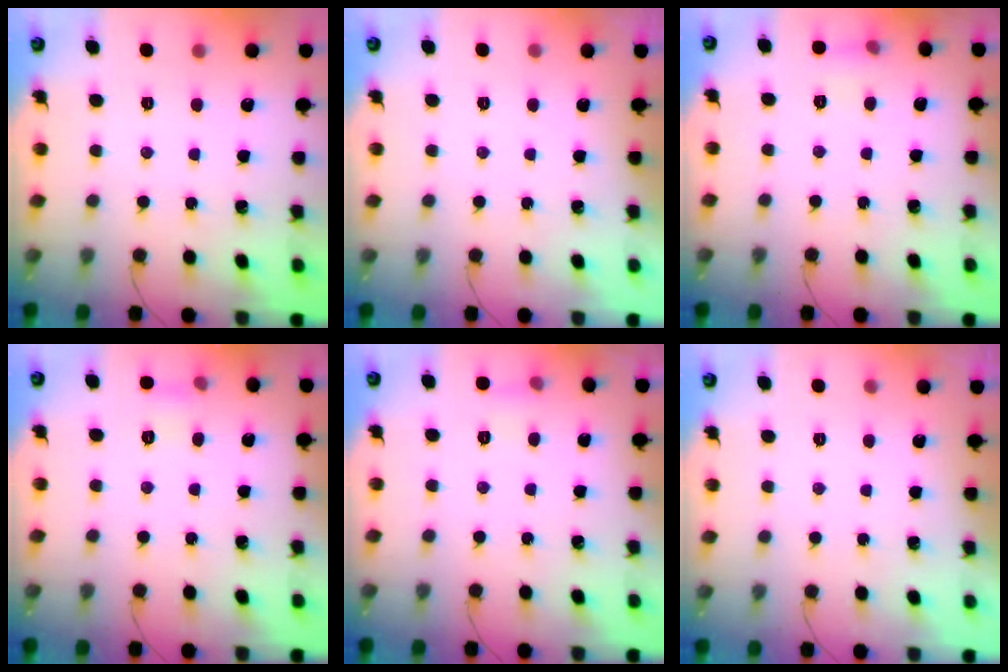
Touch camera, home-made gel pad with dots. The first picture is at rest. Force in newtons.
{"total": 0.0}
{"total": 5.5, "press": 5.2, "slide": 1.9}
{"total": 4.5, "press": 4.2, "slide": 1.4}
{"total": 4.4, "press": 4.1, "slide": 1.6}
{"total": 0.0}